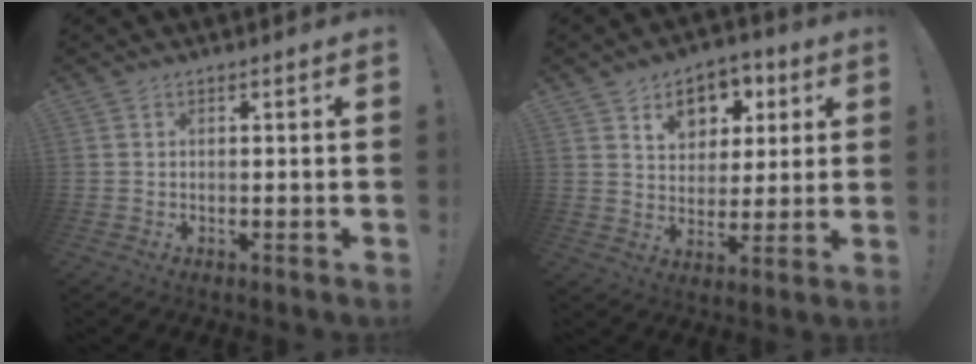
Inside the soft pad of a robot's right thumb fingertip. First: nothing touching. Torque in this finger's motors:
{"motor_torque": [1.18, 1.92, 0.21, 0.00, 0.00]}